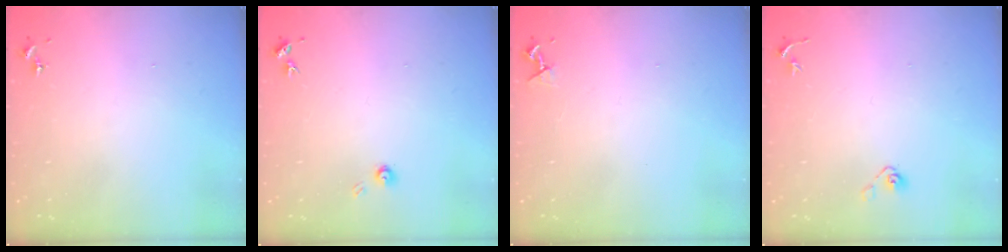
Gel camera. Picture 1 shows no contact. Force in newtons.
{"total": 3.2, "press": 3.2, "slide": 0.3}
{"total": 3.8, "press": 3.7, "slide": 0.6}
{"total": 3.9, "press": 3.4, "slide": 1.9}